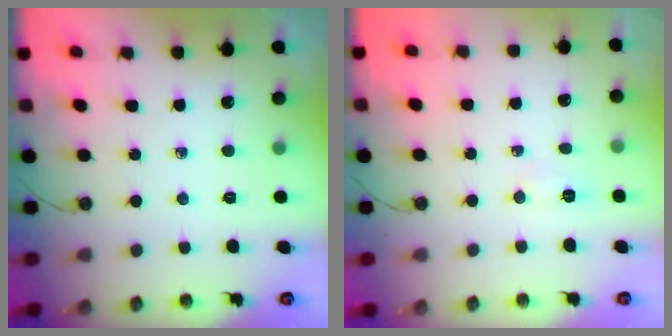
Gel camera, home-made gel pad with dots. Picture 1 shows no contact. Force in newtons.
{"total": 3.1, "press": 2.8, "slide": 1.3}